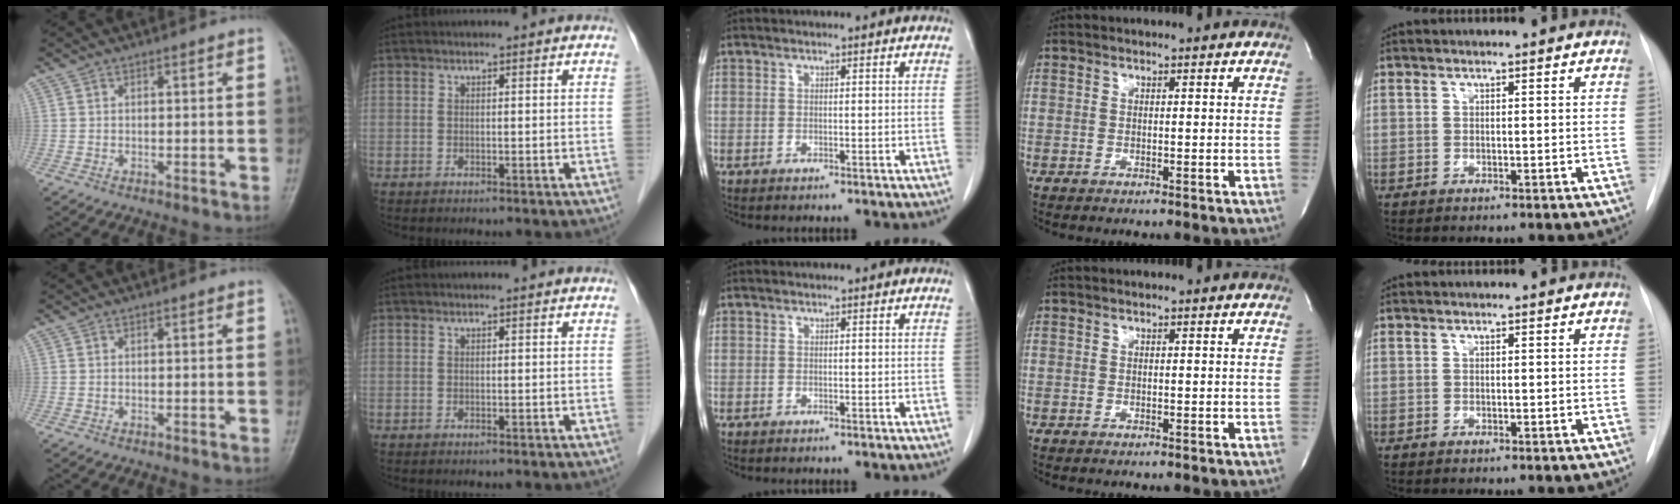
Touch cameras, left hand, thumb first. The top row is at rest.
{}